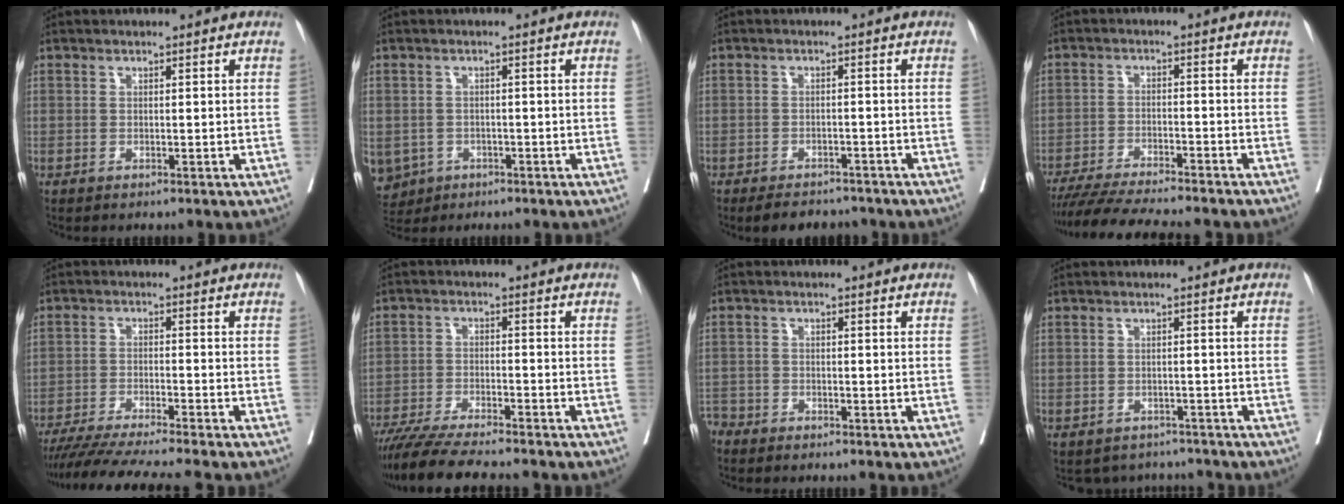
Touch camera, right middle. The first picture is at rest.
{"total": 9.8, "force": [-4.1, 8.2, 3.3], "torque": [-0.106, -0.005, -0.056]}
{"total": 6.5, "force": [-5.8, 2.2, 1.9], "torque": [-0.019, -0.001, -0.078]}
{"total": 15.9, "force": [-14.1, 0.7, 7.4], "torque": [-0.120, -0.032, -0.213]}
{"total": 14.4, "force": [-12.5, -1.5, 6.9], "torque": [-0.091, -0.036, -0.202]}
{"total": 13.8, "force": [-12.1, 0.5, 6.7], "torque": [-0.100, -0.028, -0.190]}
{"total": 3.8, "force": [-3.6, 1.1, 0.5], "torque": [0.000, -0.006, -0.067]}
{"total": 7.9, "force": [-7.4, 2.6, 0.8], "torque": [-0.019, 0.014, -0.089]}